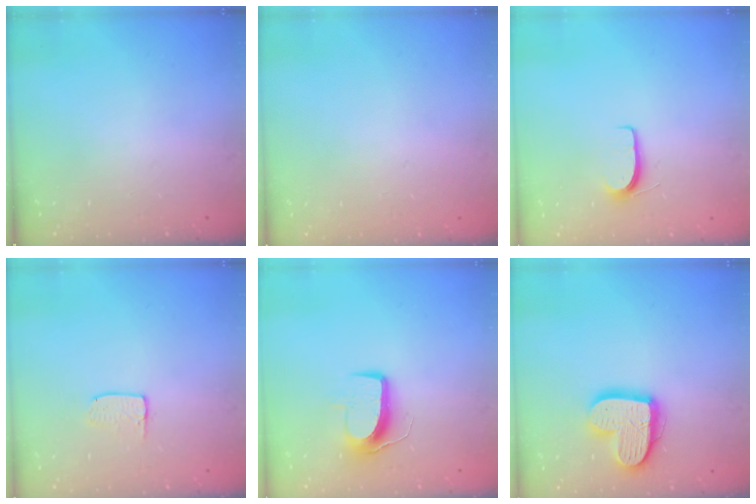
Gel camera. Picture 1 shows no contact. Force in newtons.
{"total": 0.0}
{"total": 5.8, "press": 5.8, "slide": 0.6}
{"total": 3.6, "press": 3.5, "slide": 0.2}
{"total": 11.0, "press": 11.0, "slide": 0.9}
{"total": 16.1, "press": 16.1, "slide": 1.3}